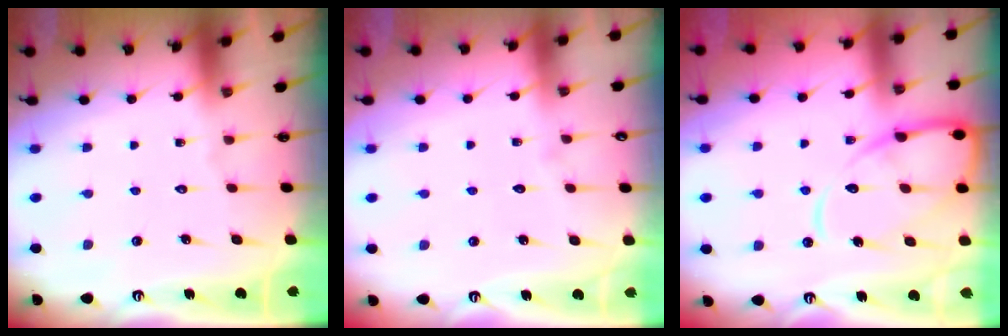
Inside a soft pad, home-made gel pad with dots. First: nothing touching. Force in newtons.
{"total": 2.1, "press": 2.1, "slide": 0.2}
{"total": 13.3, "press": 13.2, "slide": 1.2}